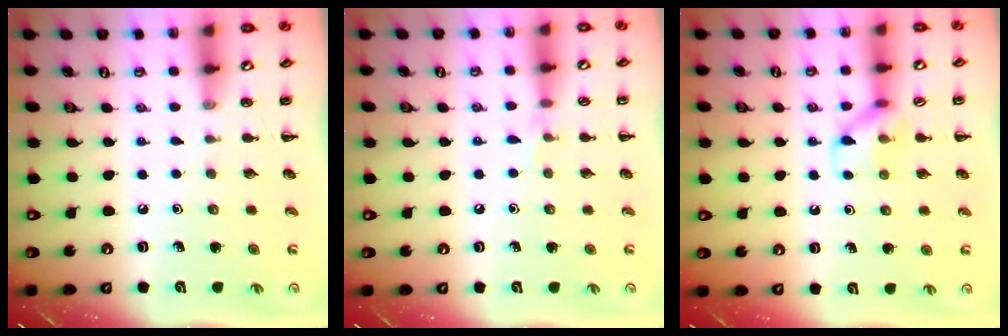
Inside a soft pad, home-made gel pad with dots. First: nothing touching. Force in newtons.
{"total": 4.8, "press": 4.5, "slide": 1.6}
{"total": 9.1, "press": 9.1, "slide": 0.6}